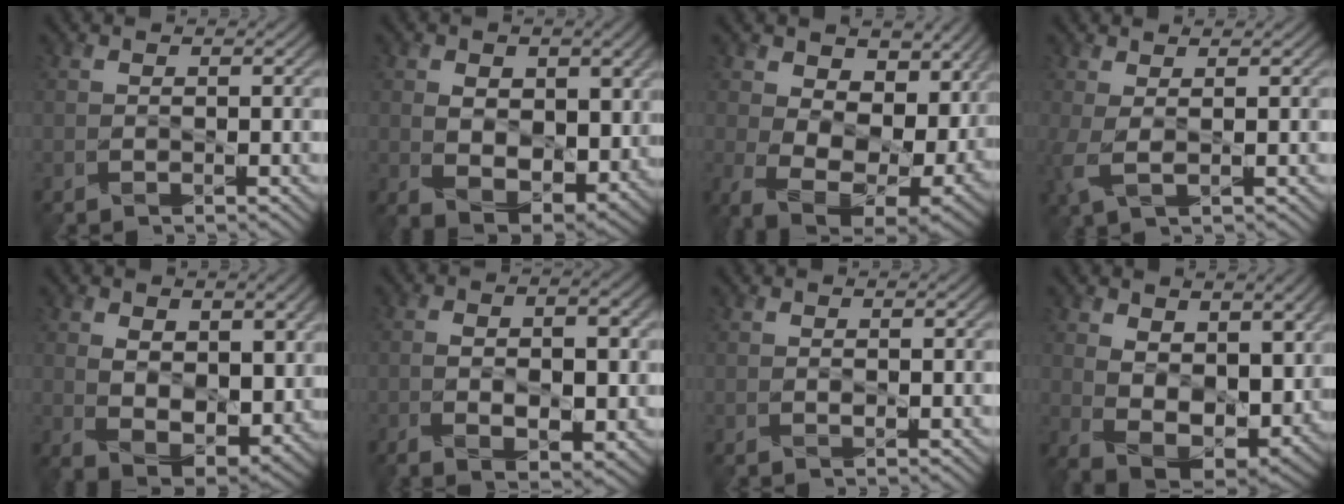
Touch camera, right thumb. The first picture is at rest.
{"total": 8.5, "force": [1.2, 5.7, 6.2], "torque": [-0.115, -0.018, 0.023]}
{"total": 13.3, "force": [3.8, 8.9, 9.2], "torque": [-0.191, -0.017, 0.074]}
{"total": 2.7, "force": [0.6, 0.8, 2.5], "torque": [-0.070, 0.000, 0.006]}
{"total": 9.0, "force": [1.8, 5.6, 6.8], "torque": [-0.133, -0.017, 0.034]}
{"total": 8.4, "force": [-1.2, 4.0, 7.3], "torque": [-0.127, -0.008, -0.003]}
{"total": 0.6, "force": [0.2, 0.2, 0.5], "torque": [-0.008, -0.001, 0.003]}
{"total": 10.4, "force": [2.8, 6.3, 7.7], "torque": [-0.156, -0.015, 0.057]}